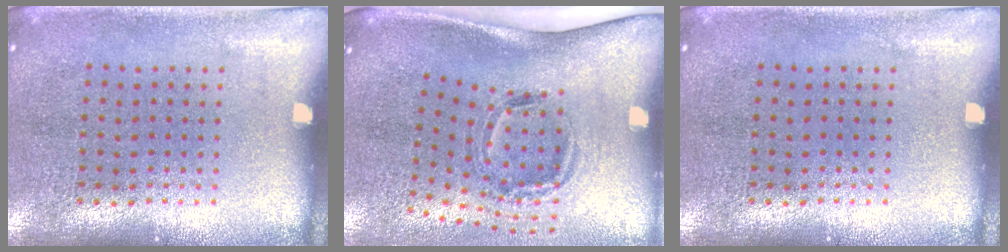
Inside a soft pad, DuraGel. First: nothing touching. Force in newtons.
{"total": 2.0, "press": 1.2, "slide": 1.6}
{"total": 0.0}